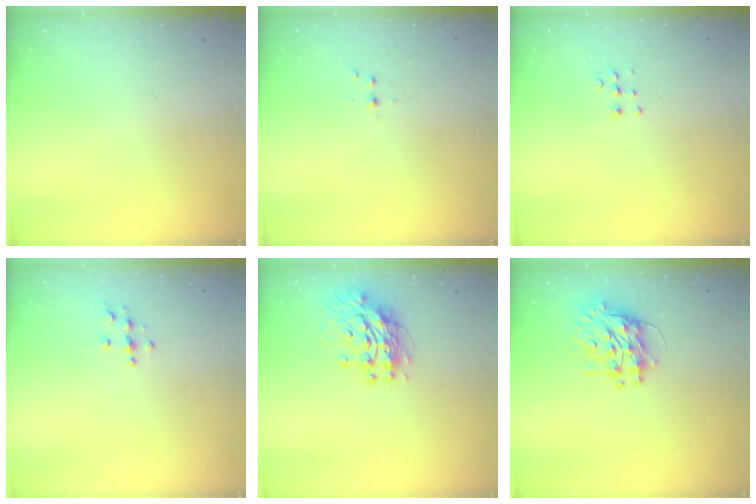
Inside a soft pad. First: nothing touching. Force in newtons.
{"total": 3.0, "press": 2.6, "slide": 1.5}
{"total": 5.2, "press": 5.2, "slide": 0.2}
{"total": 3.9, "press": 3.8, "slide": 0.4}
{"total": 11.3, "press": 11.3, "slide": 1.1}
{"total": 10.1, "press": 10.1, "slide": 1.0}